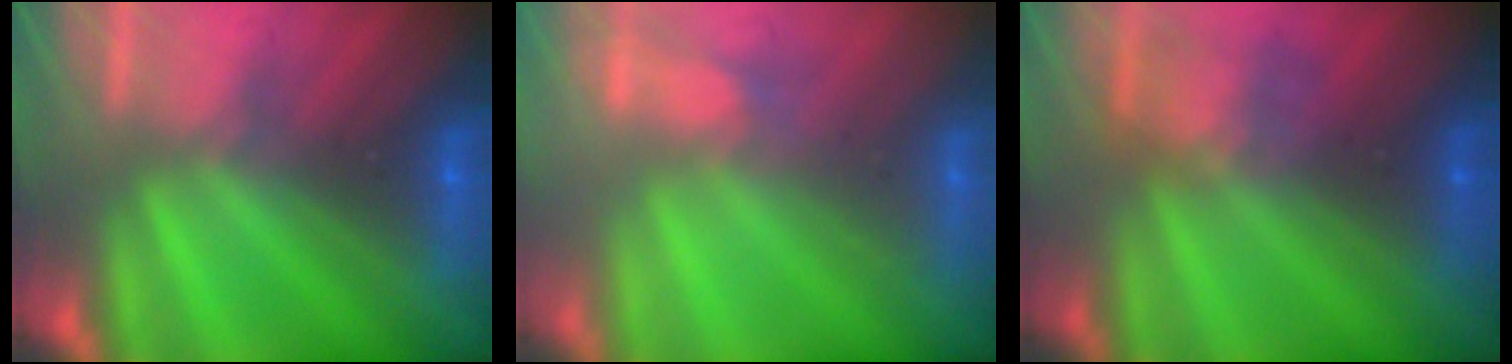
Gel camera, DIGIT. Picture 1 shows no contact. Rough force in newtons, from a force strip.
{"total": 2.9}
{"total": 2.3}